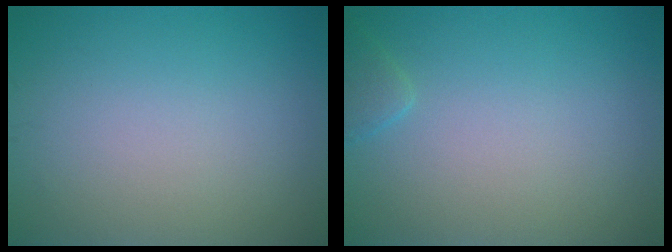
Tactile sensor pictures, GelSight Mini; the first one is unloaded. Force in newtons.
{"total": 1.1, "press": 1.1, "slide": 0.1}